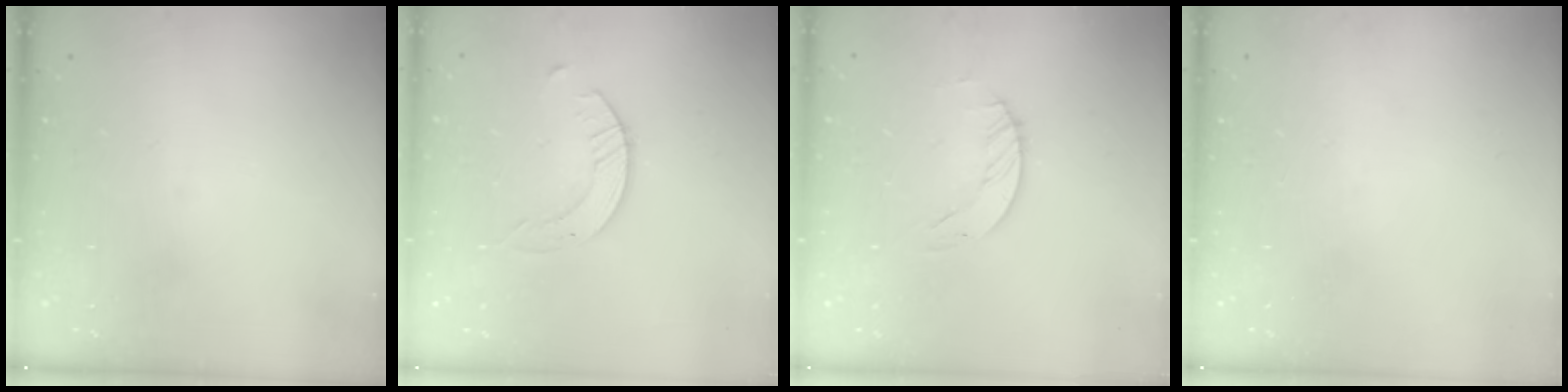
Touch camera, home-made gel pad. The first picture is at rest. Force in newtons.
{"total": 2.6, "press": 2.6, "slide": 0.3}
{"total": 1.2, "press": 1.2, "slide": 0.2}
{"total": 0.0}